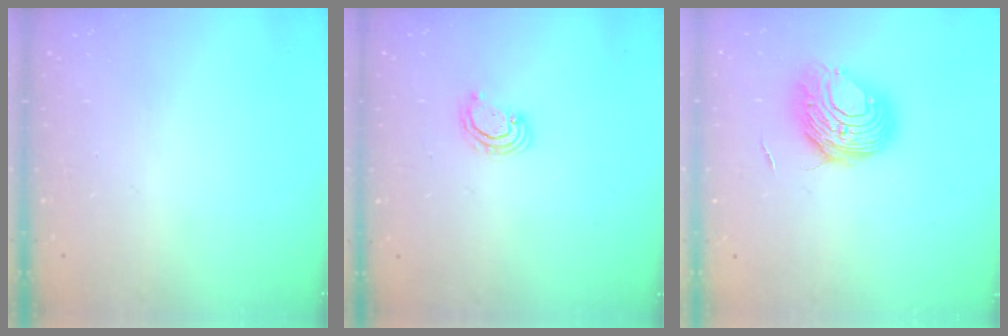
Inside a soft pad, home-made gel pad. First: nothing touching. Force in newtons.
{"total": 3.0, "press": 2.9, "slide": 0.3}
{"total": 9.6, "press": 9.5, "slide": 0.7}